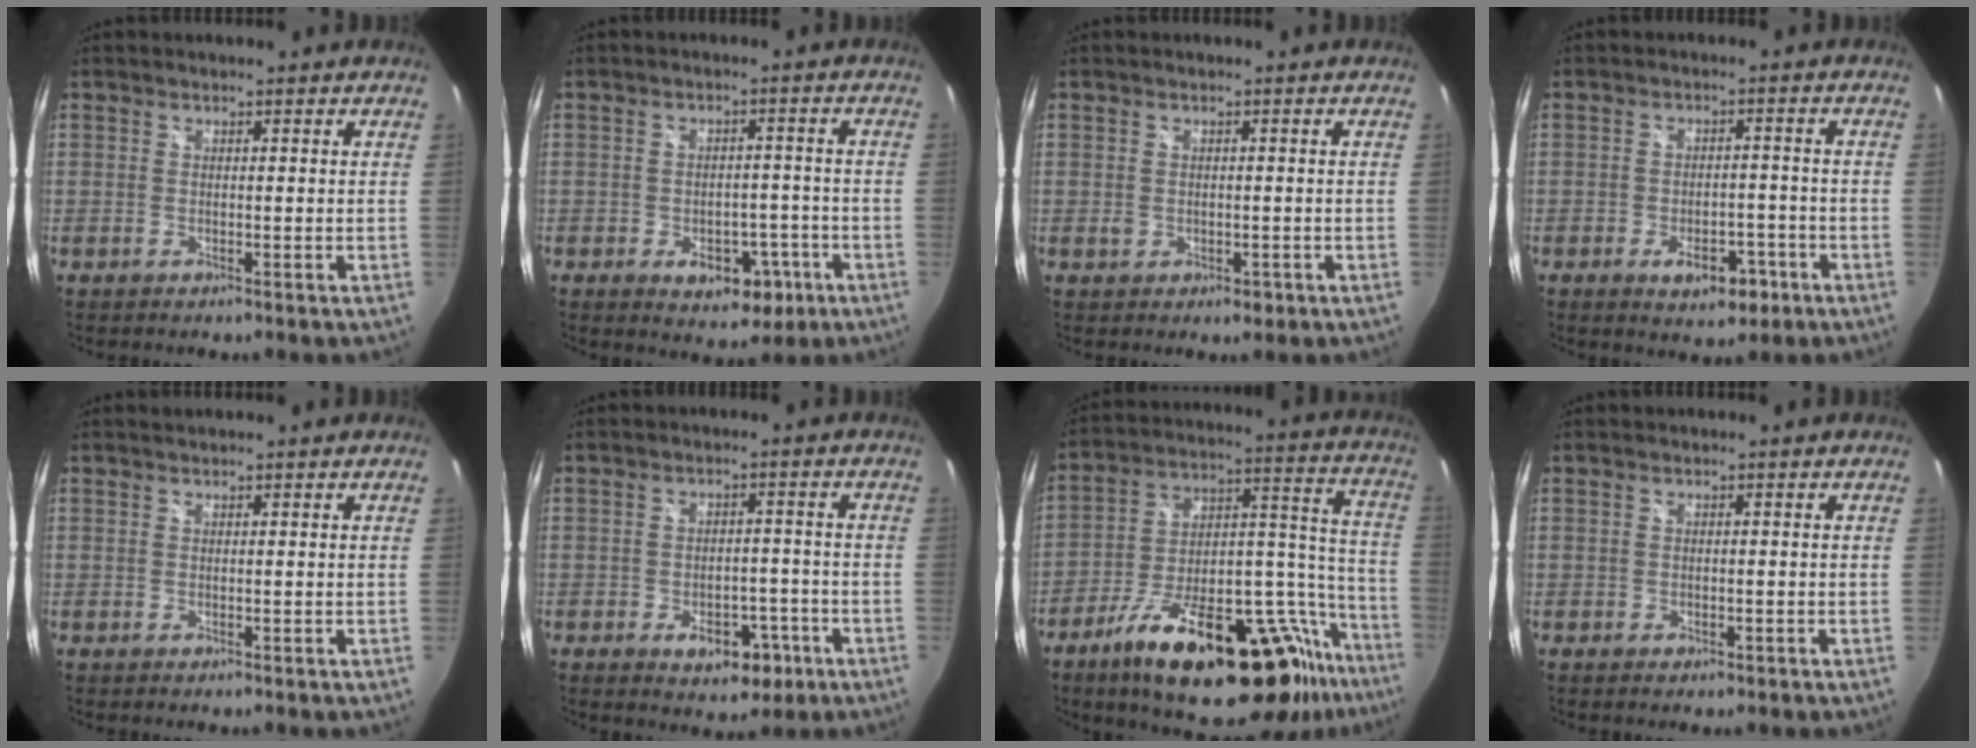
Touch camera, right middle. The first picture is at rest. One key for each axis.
{"total": 8.6, "fx": -4.1, "fy": 5.8, "fz": 4.9, "tx": -0.083, "ty": 0.007, "tz": -0.040}
{"total": 2.4, "fx": -0.6, "fy": 2.0, "fz": 1.2, "tx": -0.016, "ty": 0.002, "tz": -0.005}
{"total": 6.9, "fx": -3.7, "fy": 3.8, "fz": 4.5, "tx": -0.081, "ty": 0.001, "tz": -0.046}
{"total": 0.0}
{"total": 7.8, "fx": -4.0, "fy": 4.9, "fz": 4.6, "tx": -0.078, "ty": 0.007, "tz": -0.042}
{"total": 32.8, "fx": -21.8, "fy": 11.6, "fz": 21.6, "tx": -0.280, "ty": 0.019, "tz": -0.317}
{"total": 1.1, "fx": -0.6, "fy": 0.7, "fz": 0.4, "tx": -0.008, "ty": -0.005, "tz": -0.012}